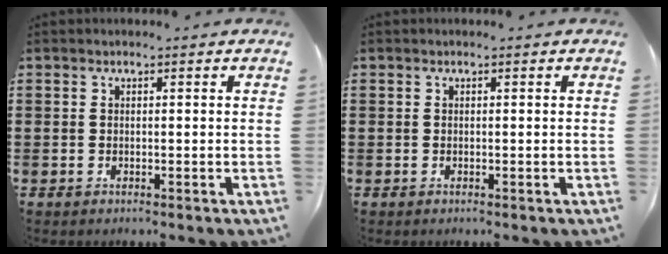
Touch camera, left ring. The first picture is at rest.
{"total": 0.0}